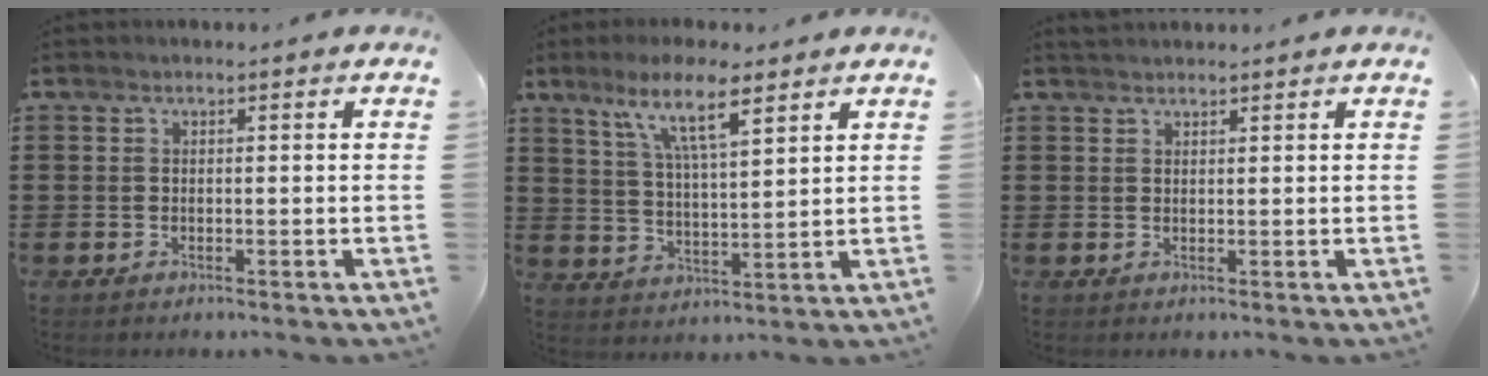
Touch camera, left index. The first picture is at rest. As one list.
[{"total": 9.5, "force": [6.2, 2.1, 6.8], "torque": [-0.131, -0.014, 0.105]}, {"total": 1.2, "force": [1.2, 0.2, 0.1], "torque": [-0.004, 0.001, 0.023]}]